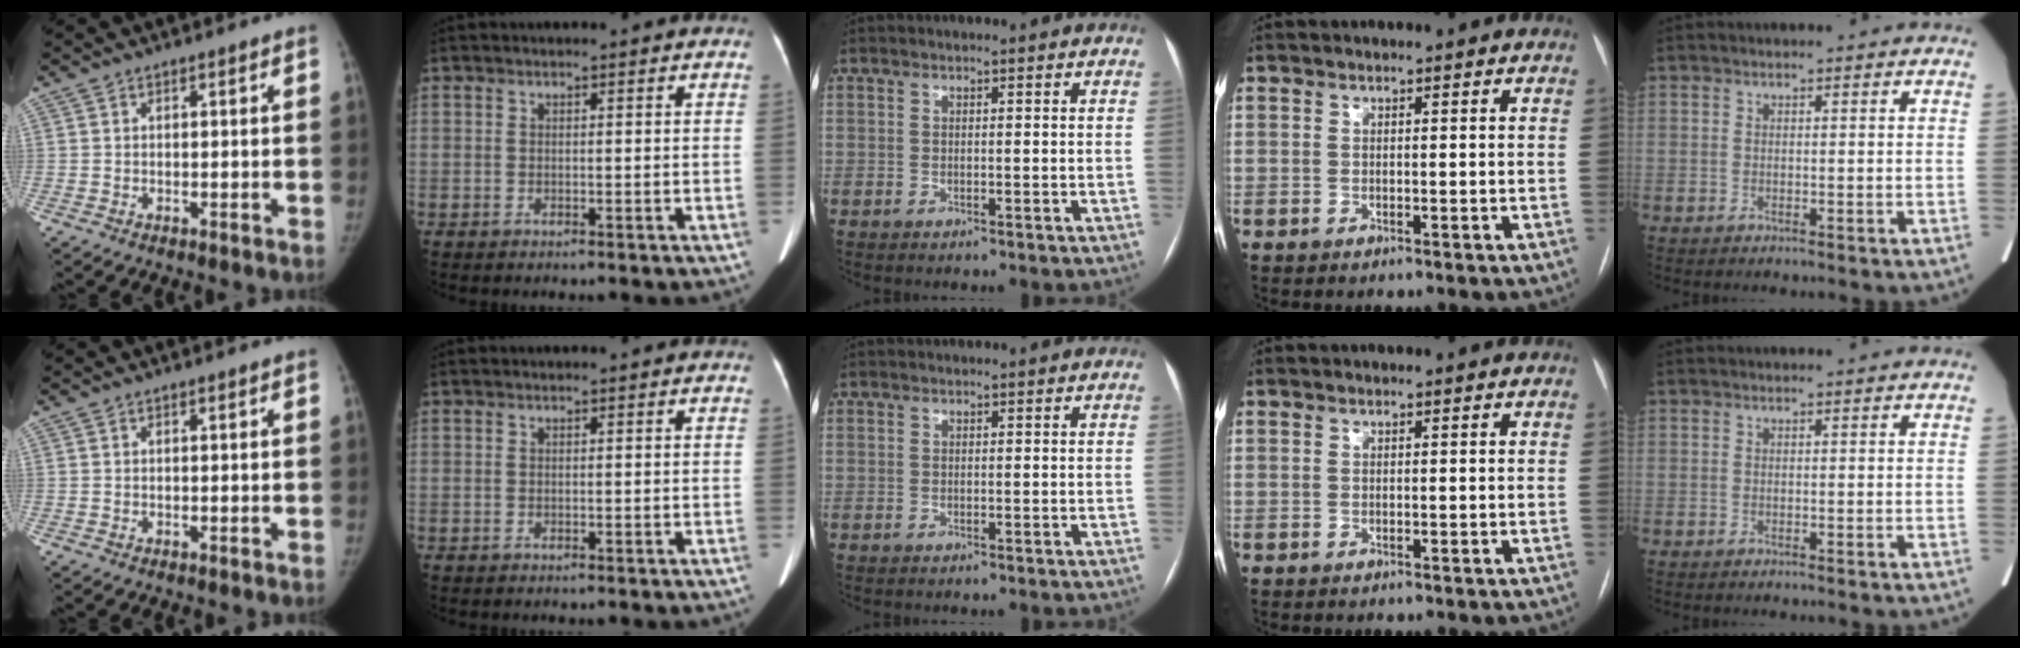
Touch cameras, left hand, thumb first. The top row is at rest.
{}